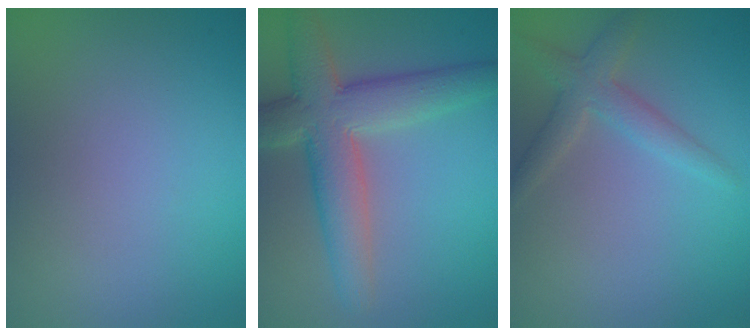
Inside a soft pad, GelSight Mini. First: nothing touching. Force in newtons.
{"total": 7.5, "press": 7.5, "slide": 0.4}
{"total": 2.8, "press": 2.8, "slide": 0.1}